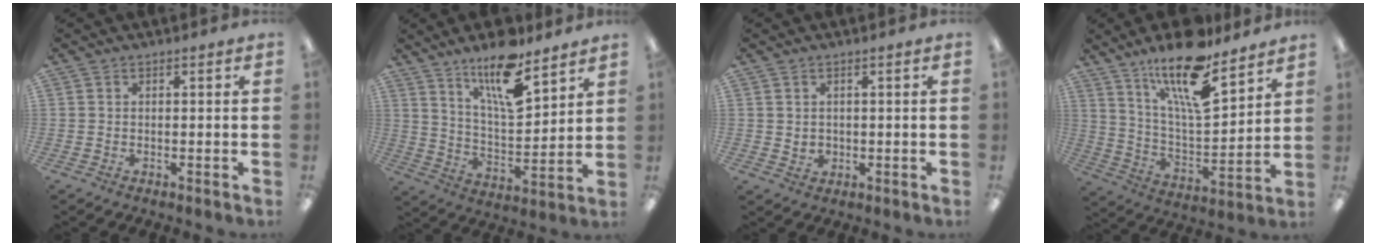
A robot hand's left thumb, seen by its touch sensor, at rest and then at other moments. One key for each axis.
{"total": 15.8, "fx": 11.3, "fy": 4.8, "fz": 9.9, "tx": -0.161, "ty": -0.065, "tz": 0.187}
{"total": 1.7, "fx": 0.9, "fy": 1.4, "fz": 0.4, "tx": -0.009, "ty": -0.001, "tz": 0.017}
{"total": 19.4, "fx": 13.8, "fy": 5.5, "fz": 12.3, "tx": -0.217, "ty": -0.081, "tz": 0.232}